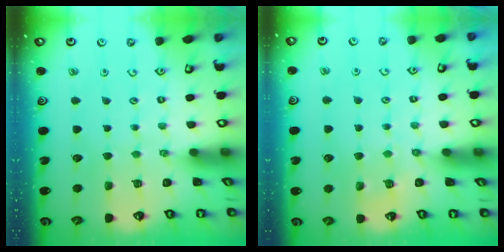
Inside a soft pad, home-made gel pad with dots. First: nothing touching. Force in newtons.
{"total": 4.3, "press": 4.2, "slide": 0.9}